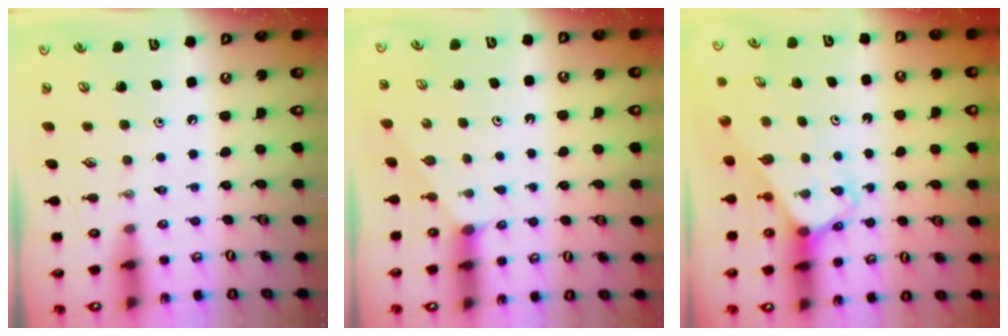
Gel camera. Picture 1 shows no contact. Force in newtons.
{"total": 0.9, "press": 0.9, "slide": 0.2}
{"total": 2.8, "press": 2.8, "slide": 0.2}